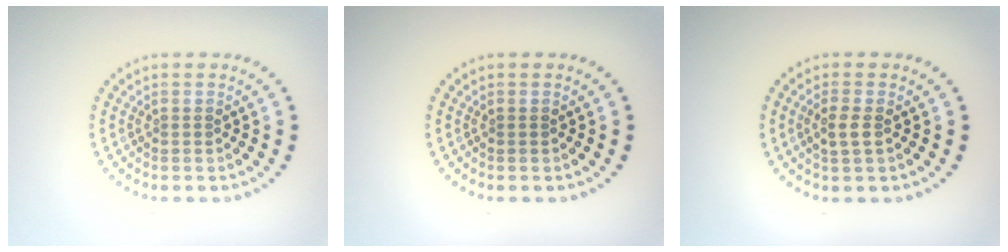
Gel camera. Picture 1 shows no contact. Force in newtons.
{"total": 0.0}
{"total": 1.5, "press": 1.4, "slide": 0.5}